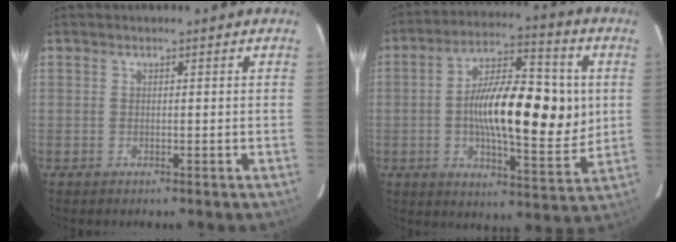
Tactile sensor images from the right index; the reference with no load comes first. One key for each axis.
{"total": 18.3, "fx": 0.5, "fy": 5.7, "fz": 17.3, "tx": -0.286, "ty": 0.015, "tz": 0.005}